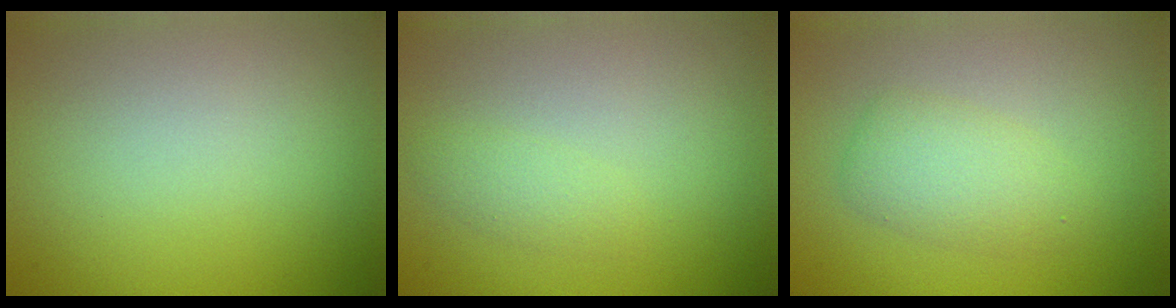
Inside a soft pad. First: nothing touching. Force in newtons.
{"total": 1.2, "press": 1.2, "slide": 0.0}
{"total": 2.9, "press": 2.9, "slide": 0.0}